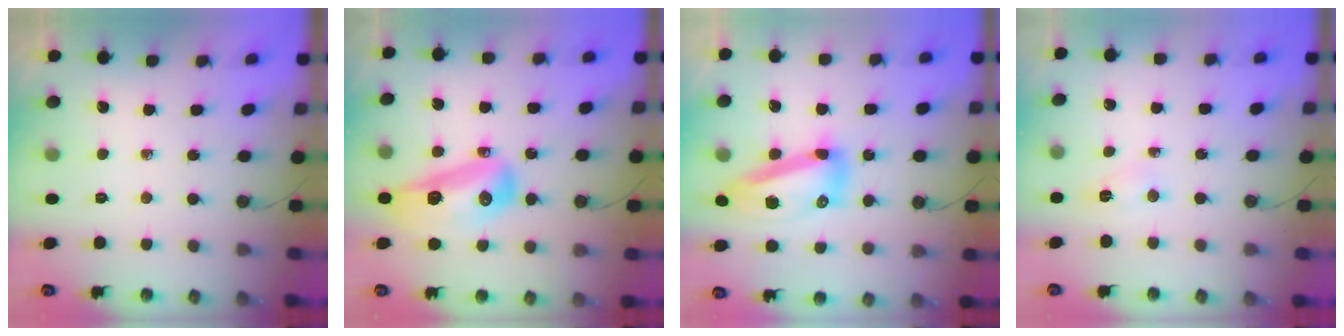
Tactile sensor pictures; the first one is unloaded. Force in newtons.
{"total": 14.0, "press": 13.9, "slide": 2.1}
{"total": 14.7, "press": 14.6, "slide": 1.5}
{"total": 2.9, "press": 2.7, "slide": 1.2}